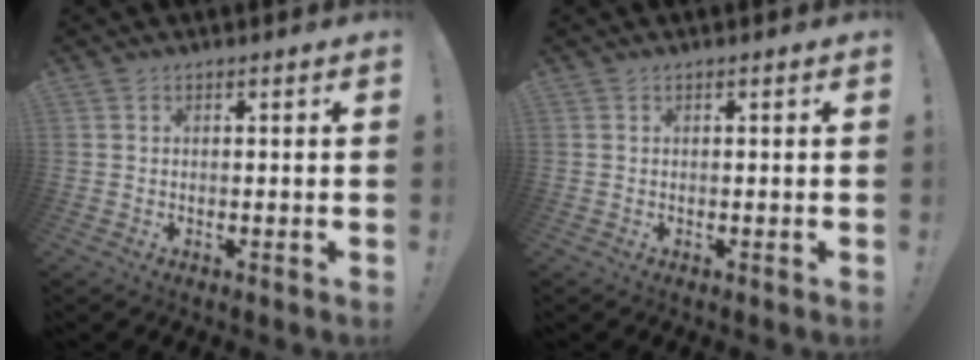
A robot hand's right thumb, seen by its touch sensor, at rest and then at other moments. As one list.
[{"total": 0.0}]